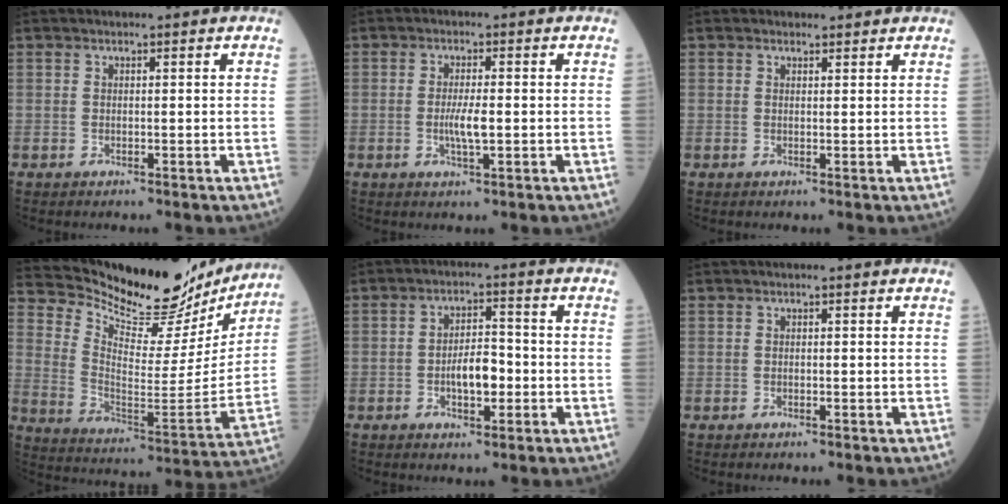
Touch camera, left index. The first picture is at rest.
{"total": 3.1, "force": [-0.6, 0.4, 3.0], "torque": [-0.062, -0.007, -0.013]}
{"total": 1.4, "force": [1.3, 0.6, 0.0], "torque": [-0.002, 0.002, 0.015]}
{"total": 24.2, "force": [22.1, 5.3, 8.2], "torque": [-0.133, -0.057, 0.309]}
{"total": 5.5, "force": [-1.6, 2.2, 4.8], "torque": [-0.084, 0.006, -0.029]}
{"total": 0.0}